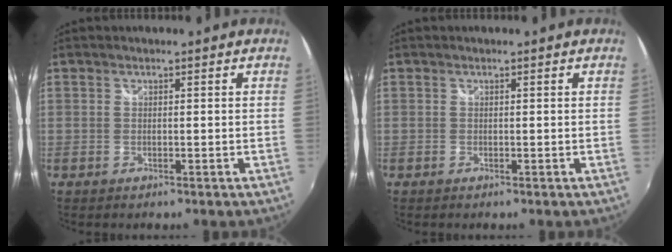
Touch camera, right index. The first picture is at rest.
{"total": 0.0}